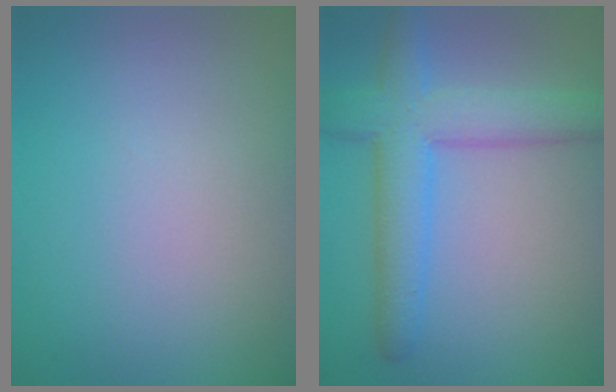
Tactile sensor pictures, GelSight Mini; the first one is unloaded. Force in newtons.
{"total": 6.4, "press": 6.4, "slide": 0.2}